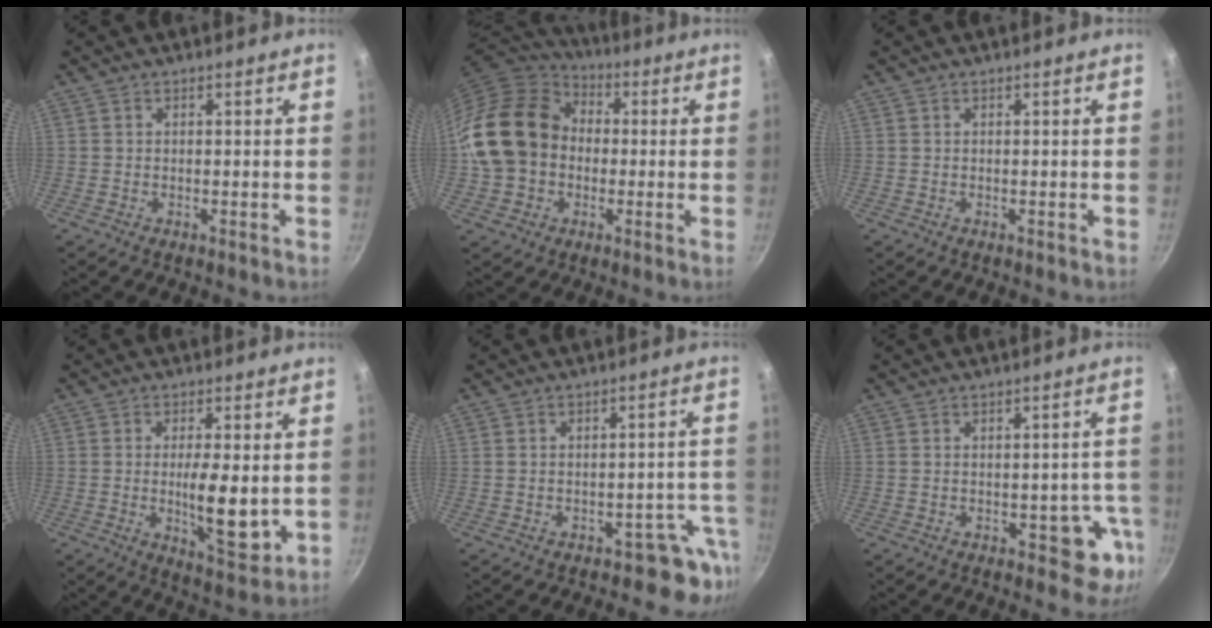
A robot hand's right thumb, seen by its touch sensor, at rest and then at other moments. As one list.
[{"total": 19.2, "force": [0.1, 15.5, 11.3], "torque": [-0.199, 0.045, 0.000]}, {"total": 0.0}, {"total": 10.3, "force": [-0.7, 3.5, 9.7], "torque": [-0.150, -0.015, -0.002]}, {"total": 5.5, "force": [-3.7, 3.4, 2.1], "torque": [0.034, 0.050, -0.042]}, {"total": 7.2, "force": [-2.5, 4.1, 5.3], "torque": [-0.007, 0.020, -0.028]}]